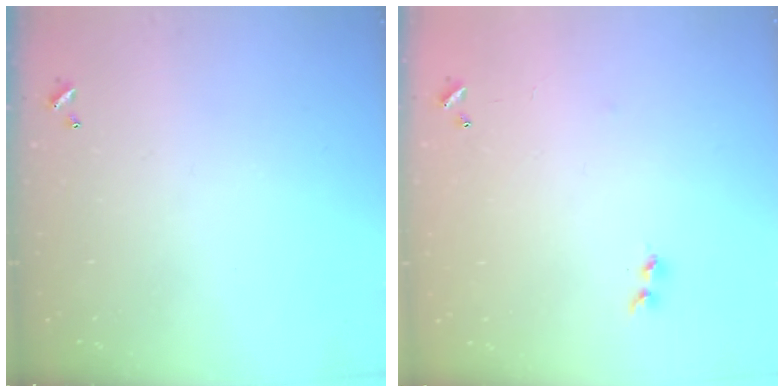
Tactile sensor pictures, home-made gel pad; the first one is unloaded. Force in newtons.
{"total": 6.8, "press": 6.8, "slide": 0.6}